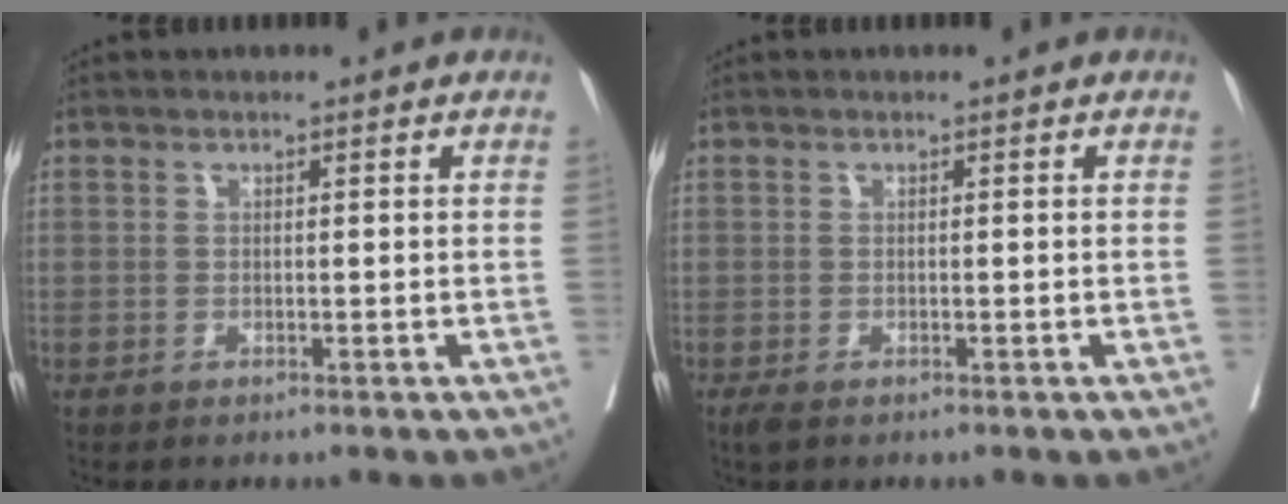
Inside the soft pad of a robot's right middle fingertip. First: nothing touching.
{"total": 1.5, "force": [-1.1, 0.6, 0.9], "torque": [-0.020, -0.006, -0.016]}